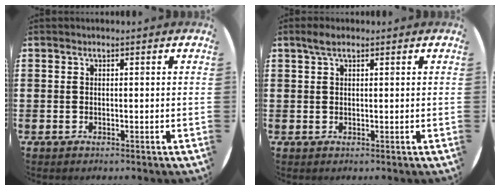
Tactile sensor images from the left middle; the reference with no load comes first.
{"total": 1.9, "force": [1.2, 0.6, 1.3], "torque": [-0.018, 0.003, 0.019]}